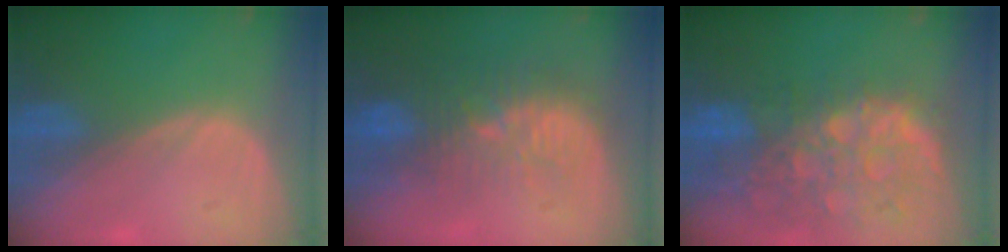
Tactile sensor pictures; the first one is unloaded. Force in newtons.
{"total": 9.8, "press": 9.0, "slide": 3.8}
{"total": 13.0, "press": 10.7, "slide": 7.4}